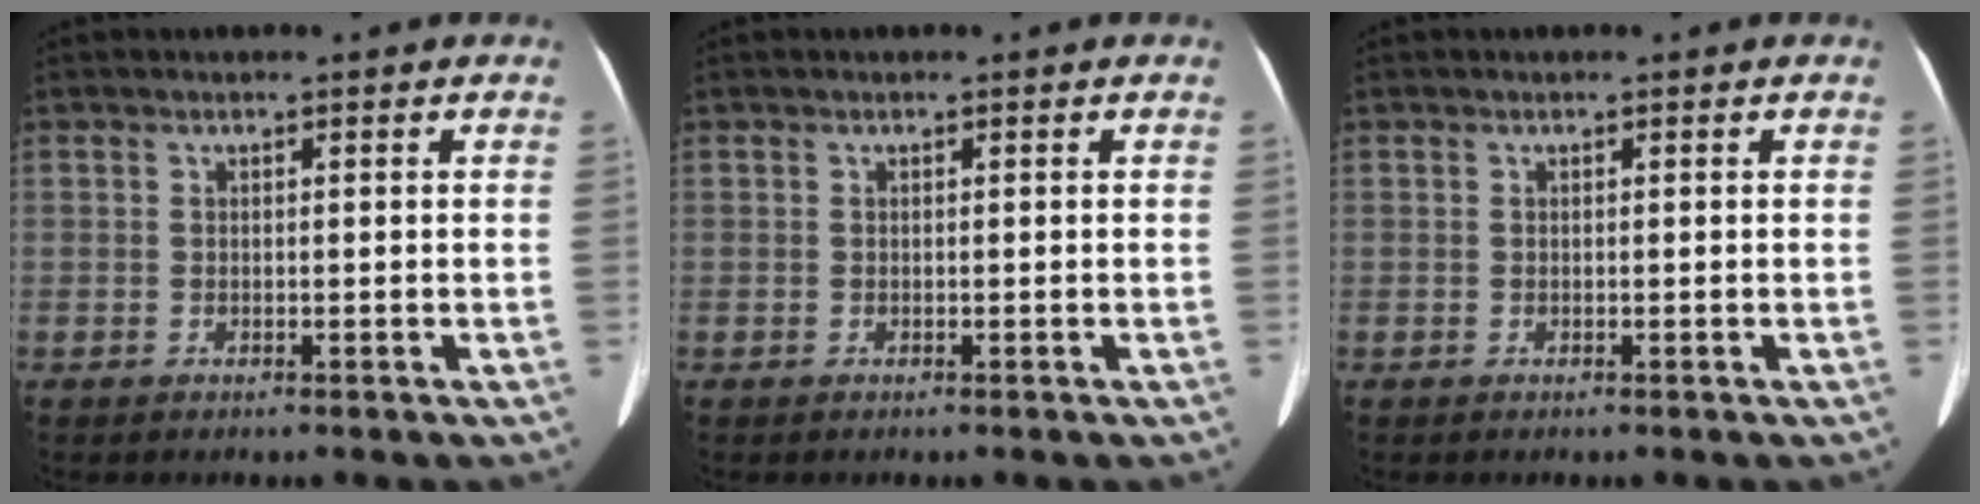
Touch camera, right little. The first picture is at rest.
{"total": 0.0}
{"total": 0.0}